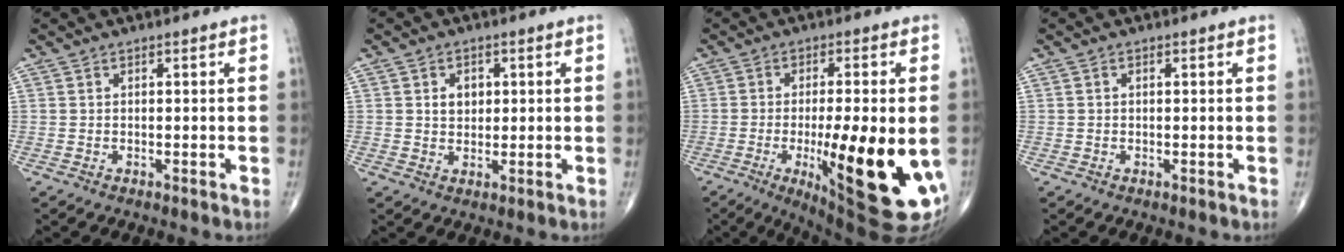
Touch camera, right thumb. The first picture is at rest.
{"total": 3.7, "force": [0.9, 2.8, 2.2], "torque": [-0.018, -0.002, 0.014]}
{"total": 21.8, "force": [-5.0, 5.5, 20.5], "torque": [-0.259, -0.025, -0.053]}
{"total": 0.0}